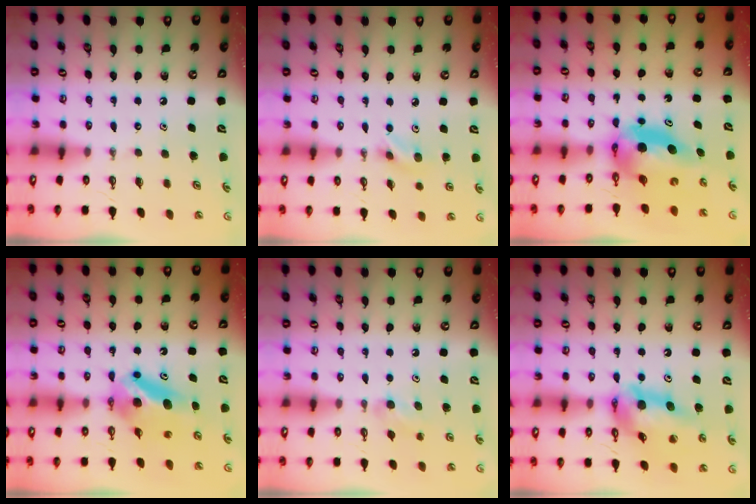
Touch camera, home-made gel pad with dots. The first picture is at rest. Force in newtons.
{"total": 5.7, "press": 5.7, "slide": 0.6}
{"total": 7.1, "press": 7.1, "slide": 0.7}
{"total": 9.6, "press": 5.5, "slide": 7.9}
{"total": 5.4, "press": 5.2, "slide": 1.4}
{"total": 14.4, "press": 14.3, "slide": 1.2}